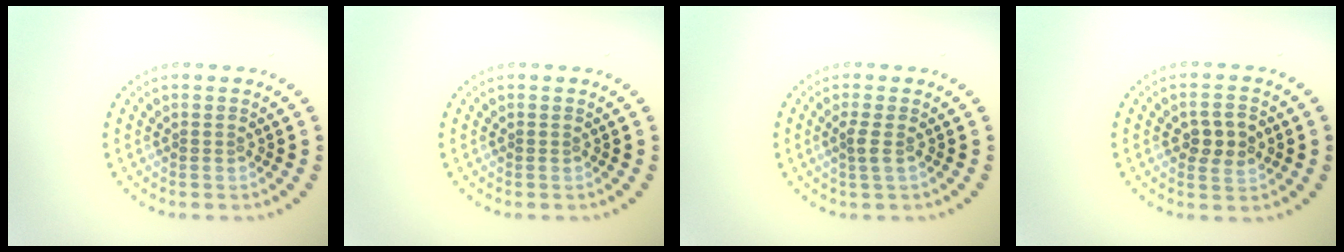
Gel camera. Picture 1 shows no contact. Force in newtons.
{"total": 0.0}
{"total": 1.2, "press": 1.0, "slide": 0.6}
{"total": 2.8, "press": 2.8, "slide": 0.1}